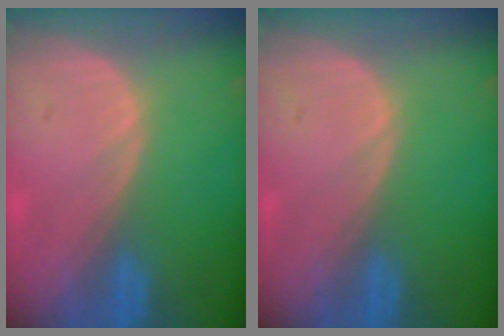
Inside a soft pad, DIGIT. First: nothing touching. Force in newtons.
{"total": 0.0}